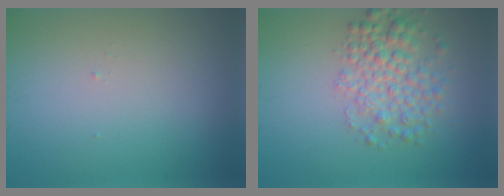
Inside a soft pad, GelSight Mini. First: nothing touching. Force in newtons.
{"total": 4.3, "press": 4.3, "slide": 0.1}